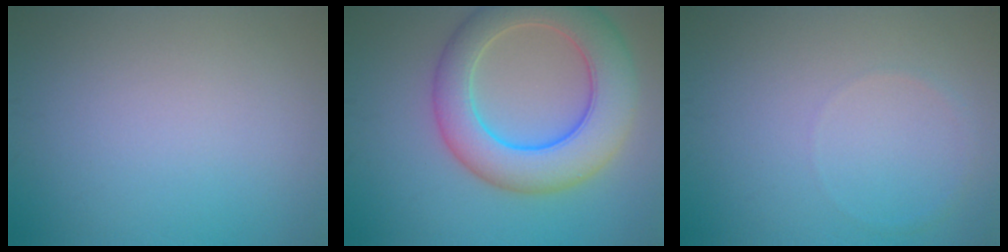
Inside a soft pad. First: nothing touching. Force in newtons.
{"total": 9.0, "press": 9.0, "slide": 0.6}
{"total": 0.6, "press": 0.6, "slide": 0.1}